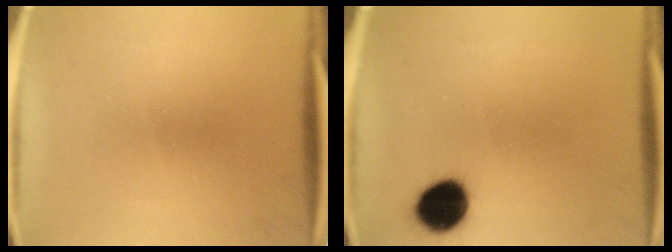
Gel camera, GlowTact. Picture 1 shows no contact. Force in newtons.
{"total": 9.1}